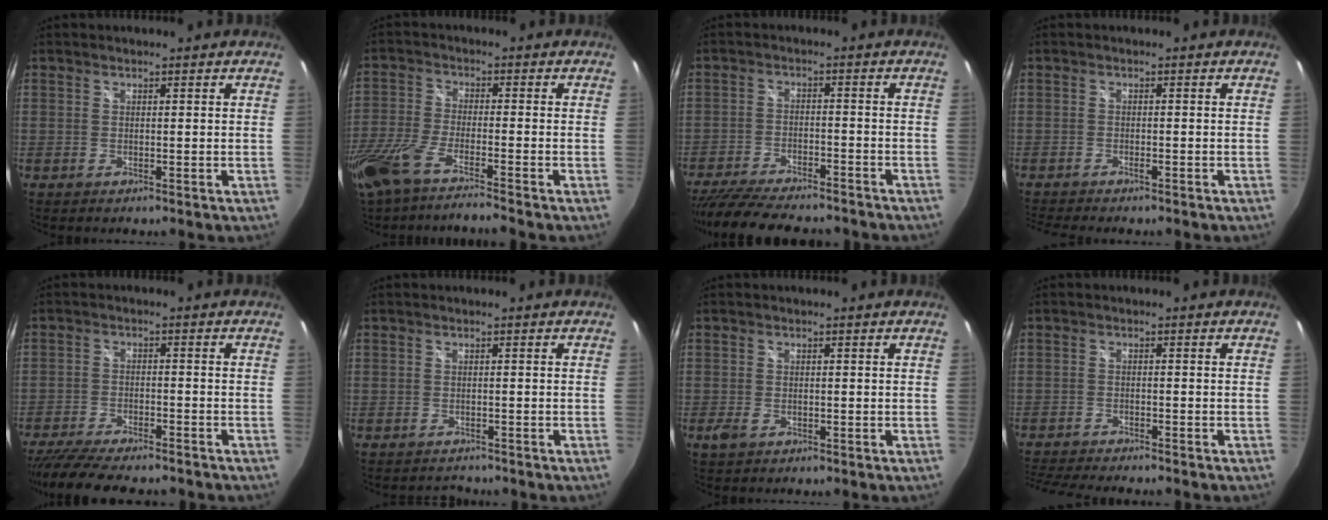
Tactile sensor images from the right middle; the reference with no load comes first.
{"total": 11.6, "force": [-9.1, 0.8, 7.1], "torque": [-0.163, -0.040, -0.172]}
{"total": 17.2, "force": [-14.7, 4.3, 8.0], "torque": [-0.162, -0.030, -0.223]}
{"total": 3.7, "force": [-3.3, 0.5, 1.7], "torque": [-0.041, -0.015, -0.059]}
{"total": 13.5, "force": [-11.6, 2.9, 6.4], "torque": [-0.136, -0.034, -0.181]}
{"total": 1.1, "force": [-0.9, 0.5, -0.5], "torque": [0.005, 0.007, -0.015]}
{"total": 2.3, "force": [-1.1, 1.5, 1.4], "torque": [-0.028, -0.005, -0.019]}
{"total": 8.2, "force": [-7.5, 0.6, 3.2], "torque": [-0.083, -0.020, -0.126]}